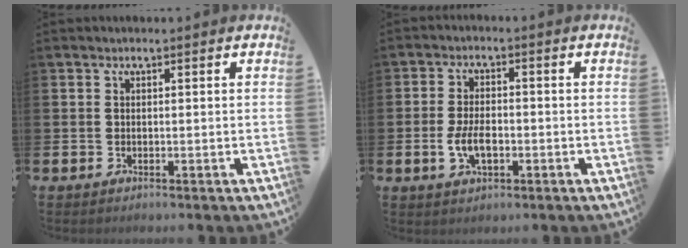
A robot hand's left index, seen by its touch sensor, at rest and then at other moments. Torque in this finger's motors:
{"motor_torque": [0.78, 0.64, 0.16, 0.18]}